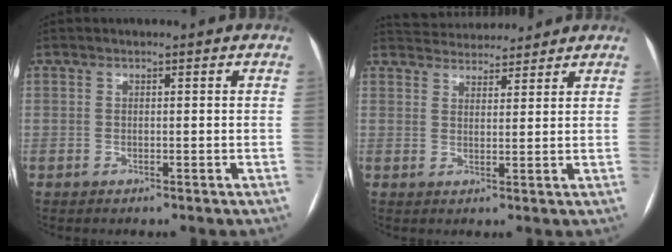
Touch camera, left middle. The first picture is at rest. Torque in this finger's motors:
{"motor_torque": [-0.07, -0.11, -0.01, -0.01]}